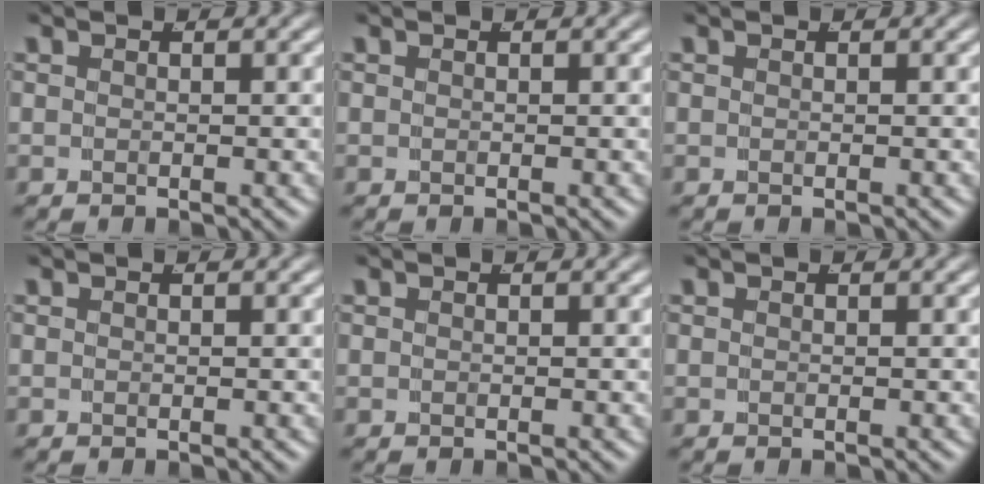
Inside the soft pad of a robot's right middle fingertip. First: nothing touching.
{"total": 0.0}
{"total": 0.0}
{"total": 0.0}
{"total": 0.0}
{"total": 0.0}